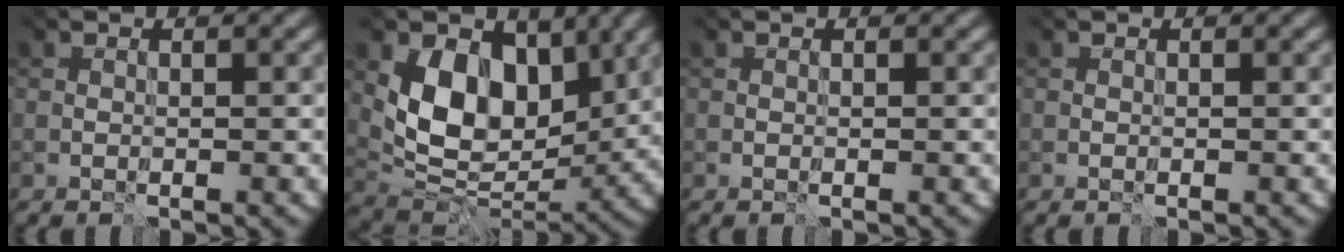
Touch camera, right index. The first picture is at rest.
{"total": 8.8, "force": [2.0, 6.2, 5.9], "torque": [-0.101, -0.017, 0.056]}
{"total": 0.0}
{"total": 0.0}